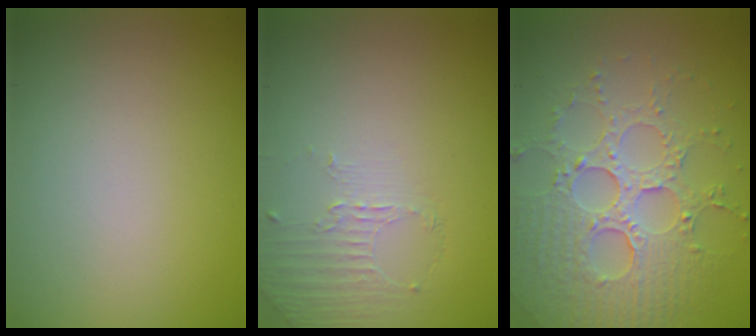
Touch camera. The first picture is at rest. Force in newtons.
{"total": 1.2, "press": 0.4, "slide": 1.1}
{"total": 5.1, "press": 4.6, "slide": 2.2}